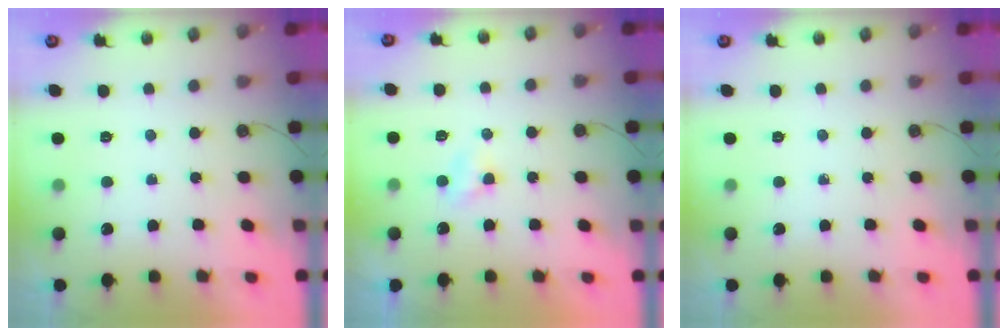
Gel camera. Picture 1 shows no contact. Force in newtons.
{"total": 2.7, "press": 2.6, "slide": 0.4}
{"total": 0.0}